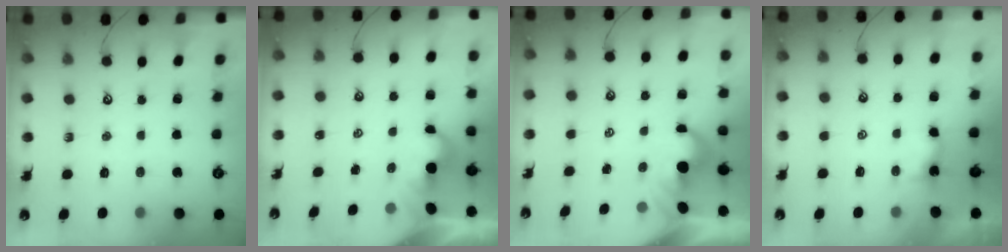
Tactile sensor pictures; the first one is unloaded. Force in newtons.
{"total": 1.3, "press": 1.3, "slide": 0.2}
{"total": 1.7, "press": 1.4, "slide": 1.0}
{"total": 2.4, "press": 2.4, "slide": 0.1}